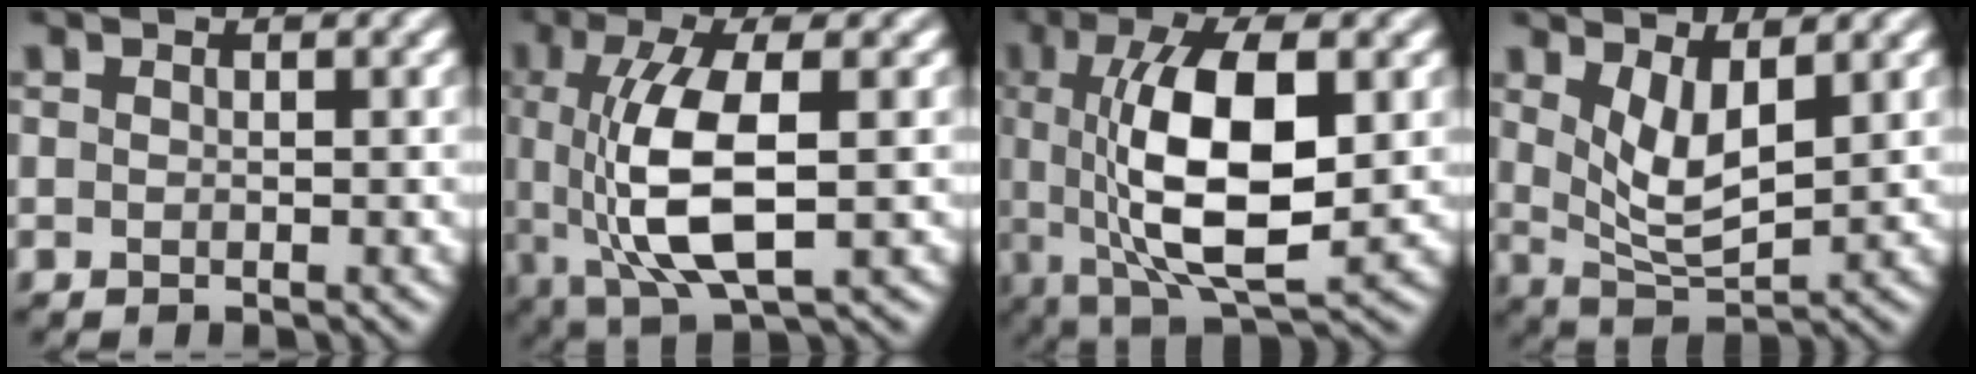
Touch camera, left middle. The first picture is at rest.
{"total": 8.2, "force": [-0.1, 2.9, 7.6], "torque": [-0.156, -0.003, 0.001]}
{"total": 10.9, "force": [0.7, 3.9, 10.1], "torque": [-0.173, 0.003, 0.012]}
{"total": 4.2, "force": [1.7, 1.4, 3.6], "torque": [-0.074, -0.013, 0.037]}